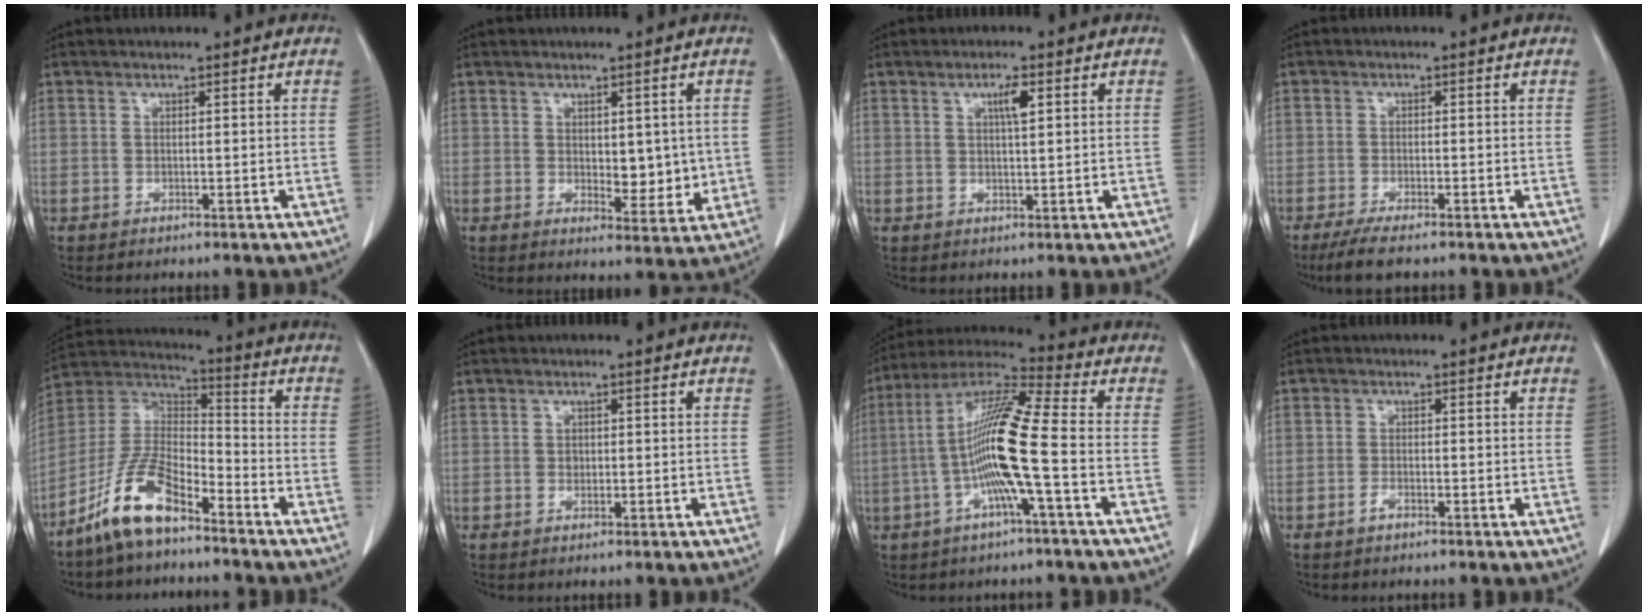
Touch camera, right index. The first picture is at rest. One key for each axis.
{"total": 5.2, "fx": 0.5, "fy": 2.7, "fz": 4.4, "tx": -0.052, "ty": -0.011, "tz": 0.014}
{"total": 2.9, "fx": 1.2, "fy": 0.4, "fz": 2.7, "tx": -0.046, "ty": -0.001, "tz": 0.018}
{"total": 4.8, "fx": -3.6, "fy": 0.8, "fz": 3.1, "tx": -0.057, "ty": -0.012, "tz": -0.059}
{"total": 11.5, "fx": -8.0, "fy": 3.6, "fz": 7.3, "tx": -0.161, "ty": 0.013, "tz": -0.160}
{"total": 0.9, "fx": 0.0, "fy": 0.8, "fz": 0.4, "tx": -0.005, "ty": 0.002, "tz": -0.001}
{"total": 13.4, "fx": -2.6, "fy": -0.5, "fz": 13.1, "tx": -0.258, "ty": 0.009, "tz": -0.061}
{"total": 1.2, "fx": -0.9, "fy": 0.3, "fz": 0.7, "tx": -0.011, "ty": 0.002, "tz": -0.016}